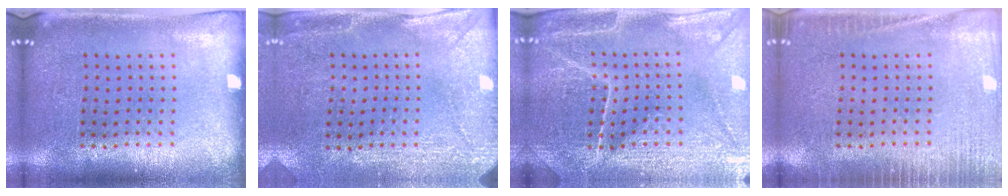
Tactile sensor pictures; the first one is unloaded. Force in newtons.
{"total": 3.0, "press": 2.7, "slide": 1.3}
{"total": 4.3, "press": 4.2, "slide": 1.0}
{"total": 2.9, "press": 2.9, "slide": 0.4}